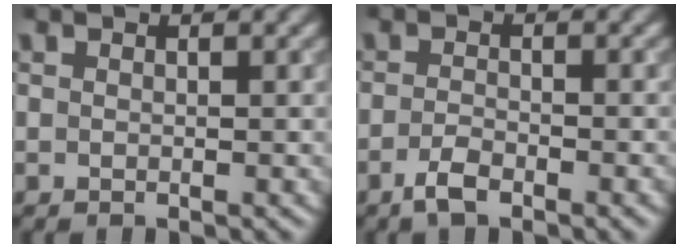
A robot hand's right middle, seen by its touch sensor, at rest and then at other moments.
{"total": 2.7, "force": [-1.7, 0.8, 1.9], "torque": [-0.039, -0.001, -0.036]}